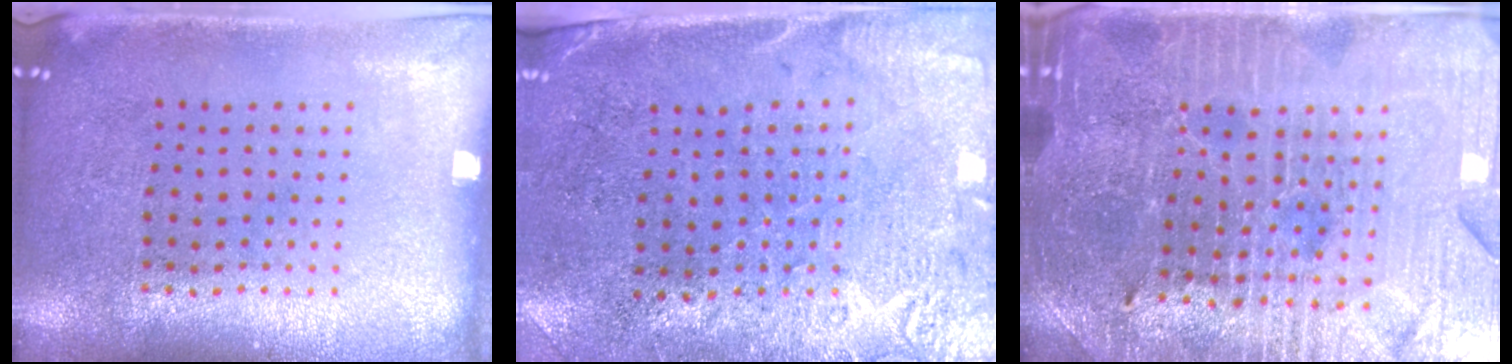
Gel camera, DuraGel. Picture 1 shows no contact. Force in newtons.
{"total": 2.7, "press": 2.4, "slide": 1.4}
{"total": 4.5, "press": 4.3, "slide": 1.3}